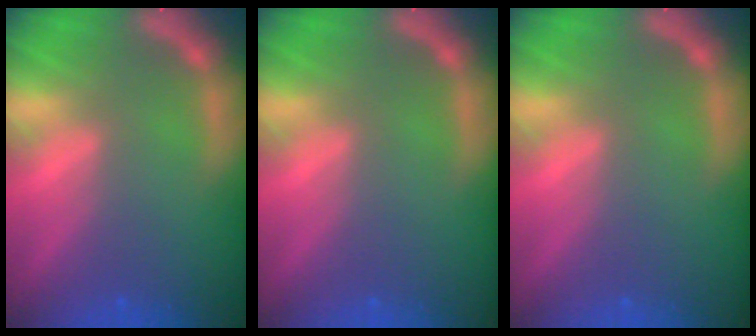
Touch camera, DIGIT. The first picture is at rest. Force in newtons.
{"total": 0.0}
{"total": 0.0}